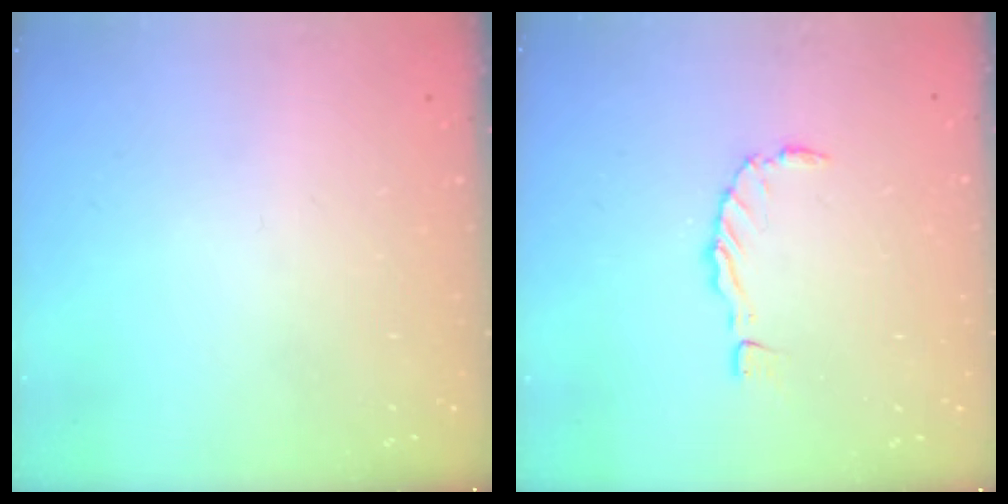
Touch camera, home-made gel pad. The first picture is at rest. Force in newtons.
{"total": 0.0}